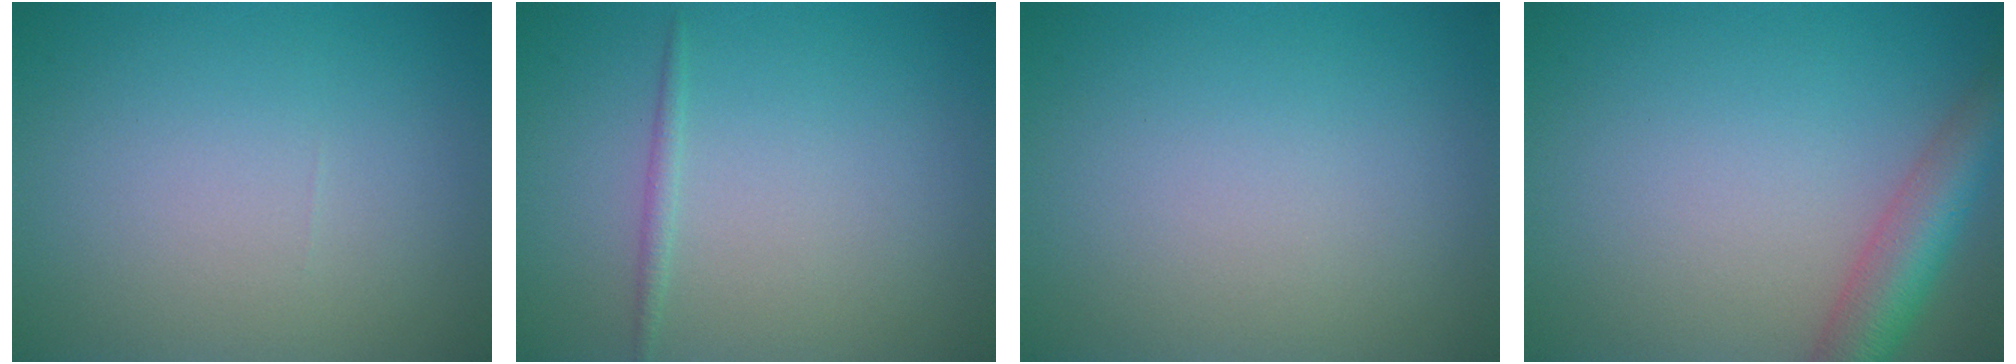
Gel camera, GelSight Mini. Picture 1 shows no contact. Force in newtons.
{"total": 0.8, "press": 0.8, "slide": 0.1}
{"total": 0.0}
{"total": 5.0, "press": 5.0, "slide": 0.2}